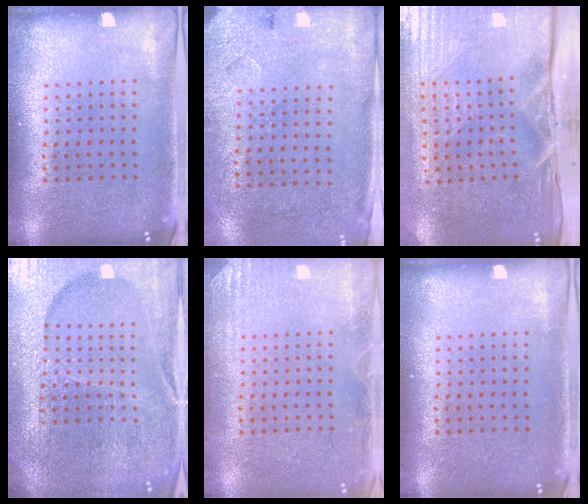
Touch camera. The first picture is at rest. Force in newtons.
{"total": 2.7, "press": 2.2, "slide": 1.5}
{"total": 5.0, "press": 4.2, "slide": 2.7}
{"total": 5.8, "press": 5.1, "slide": 2.7}
{"total": 2.0, "press": 2.0, "slide": 0.4}
{"total": 0.0}